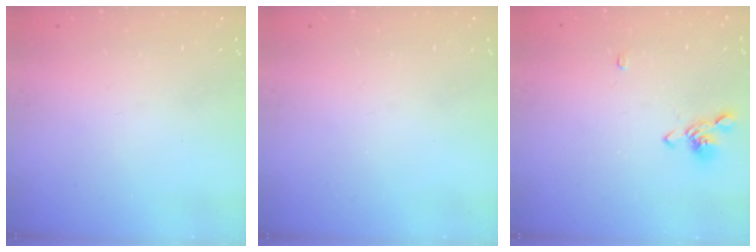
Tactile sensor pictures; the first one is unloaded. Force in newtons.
{"total": 0.0}
{"total": 1.1, "press": 0.7, "slide": 0.9}